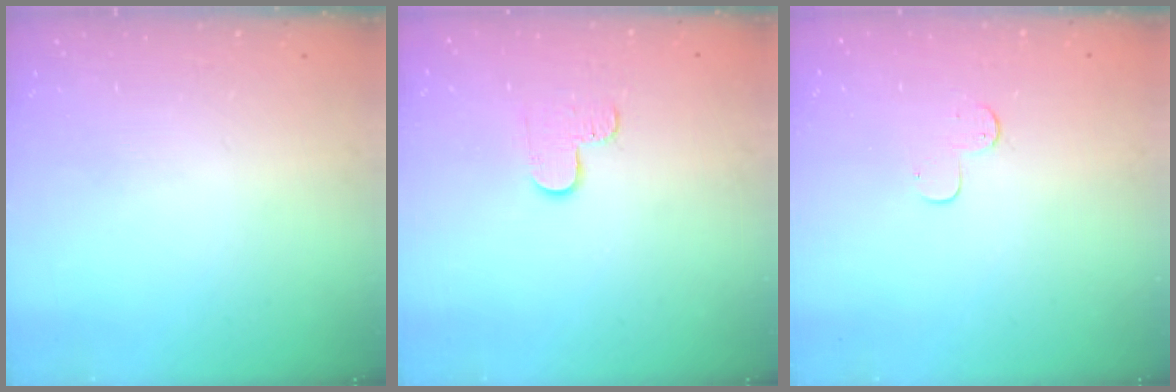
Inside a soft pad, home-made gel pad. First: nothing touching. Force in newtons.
{"total": 5.4, "press": 5.4, "slide": 0.5}
{"total": 4.3, "press": 4.3, "slide": 0.4}